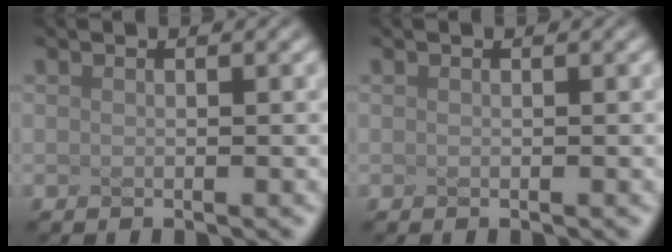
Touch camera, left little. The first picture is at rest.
{"total": 0.0}